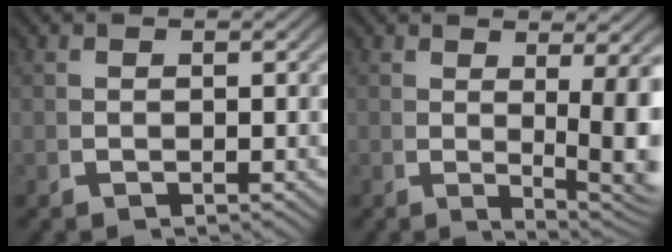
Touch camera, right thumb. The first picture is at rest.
{"total": 6.1, "force": [-0.5, 2.0, 5.8], "torque": [-0.079, -0.016, 0.002]}